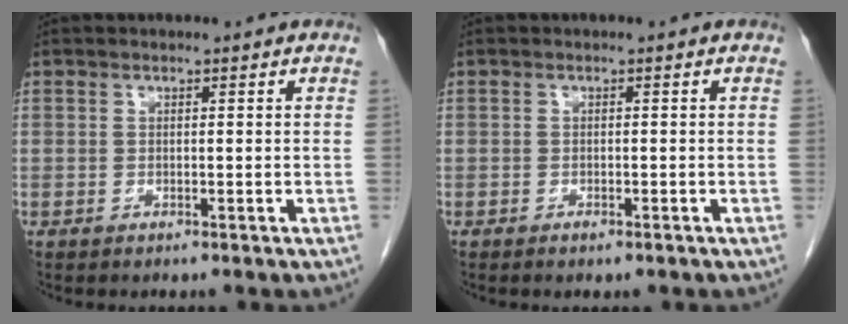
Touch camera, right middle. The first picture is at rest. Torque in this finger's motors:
{"motor_torque": [-0.22, -0.23, -0.04, -0.01]}